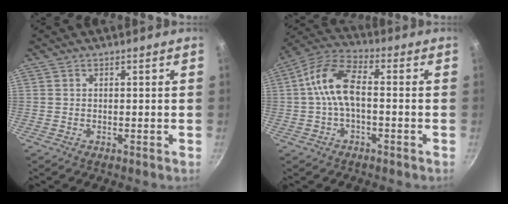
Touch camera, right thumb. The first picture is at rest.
{"total": 10.1, "force": [-0.7, 5.1, 8.8], "torque": [-0.169, 0.039, -0.028]}